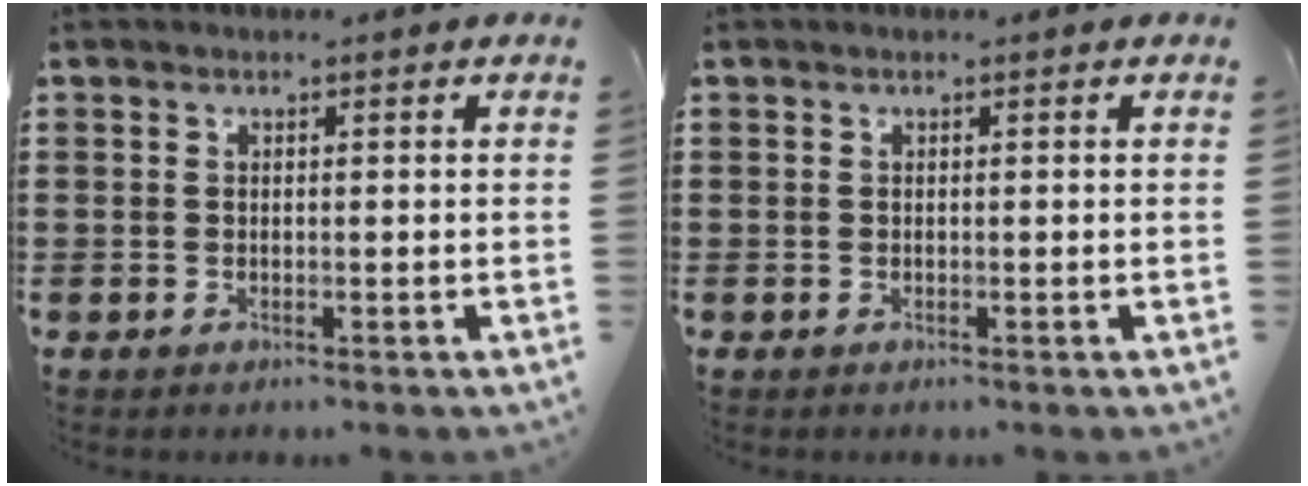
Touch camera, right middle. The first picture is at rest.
{"total": 0.0}